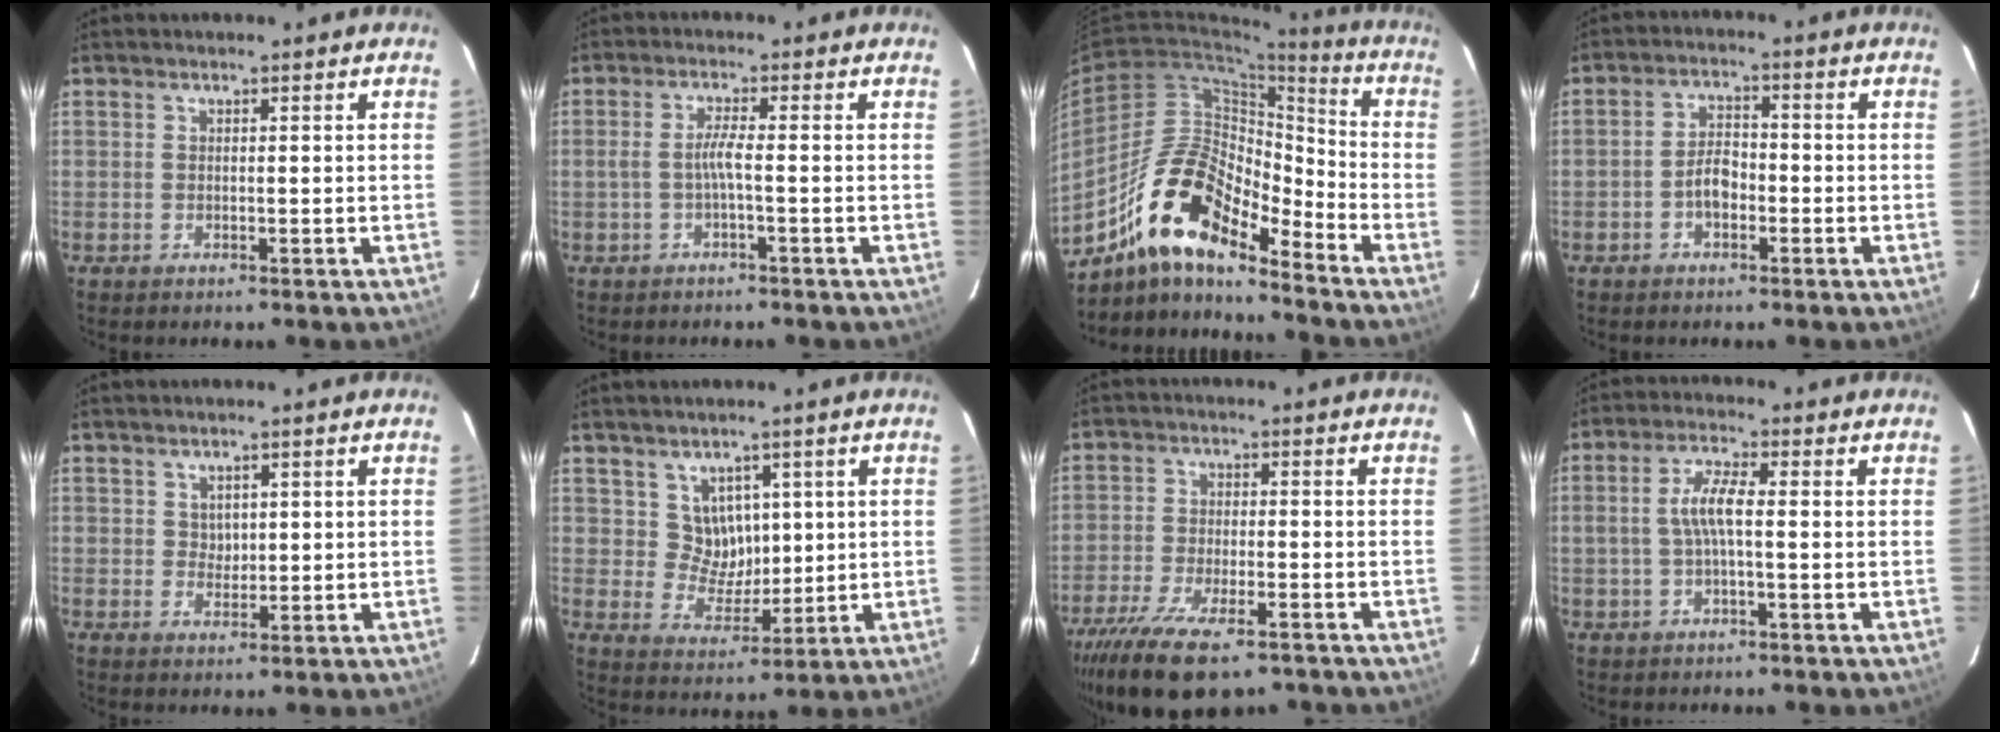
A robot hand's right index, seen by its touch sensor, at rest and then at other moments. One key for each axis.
{"total": 2.6, "fx": -1.1, "fy": -0.4, "fz": 2.4, "tx": -0.049, "ty": 0.001, "tz": -0.019}
{"total": 16.5, "fx": -12.0, "fy": 5.0, "fz": 10.1, "tx": -0.182, "ty": 0.005, "tz": -0.231}
{"total": 4.2, "fx": -1.8, "fy": 2.4, "fz": 2.9, "tx": -0.057, "ty": 0.011, "tz": -0.031}
{"total": 2.2, "fx": 0.7, "fy": 2.0, "fz": 0.8, "tx": -0.008, "ty": 0.004, "tz": 0.015}
{"total": 6.0, "fx": 2.2, "fy": 5.3, "fz": 1.7, "tx": -0.024, "ty": 0.004, "tz": 0.049}
{"total": 15.6, "fx": -11.2, "fy": 5.5, "fz": 9.4, "tx": -0.201, "ty": -0.038, "tz": -0.193}
{"total": 5.0, "fx": -0.5, "fy": 1.0, "fz": 4.9, "tx": -0.097, "ty": 0.008, "tz": -0.007}